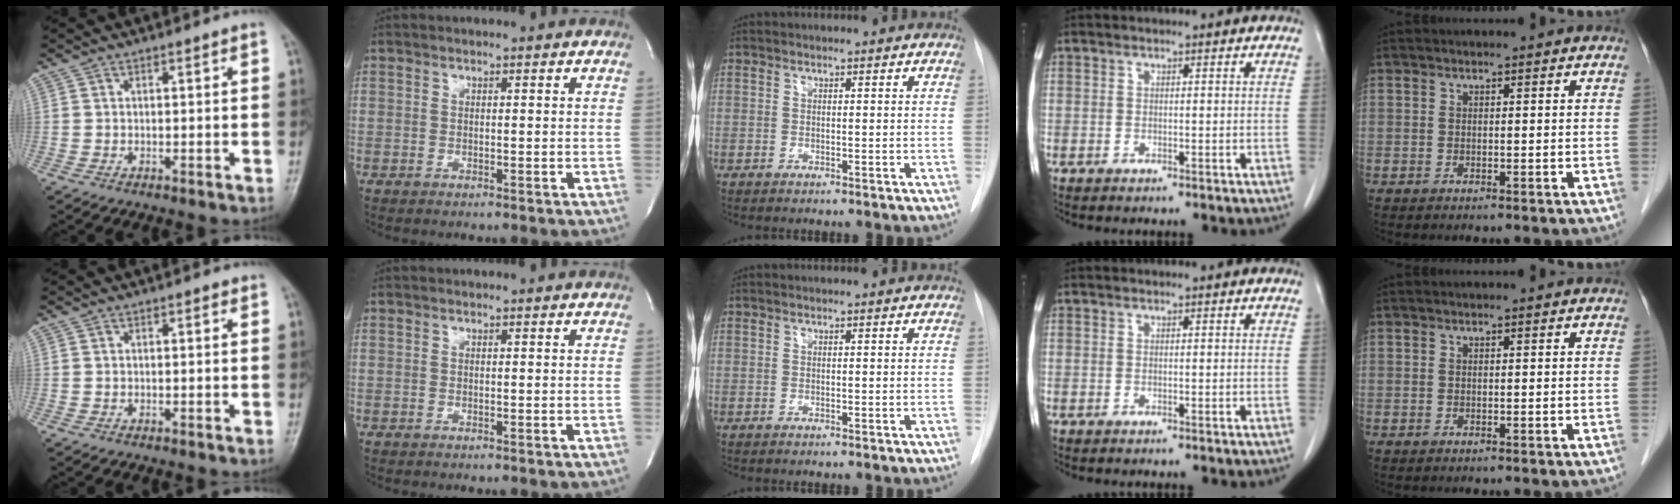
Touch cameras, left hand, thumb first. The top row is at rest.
{}